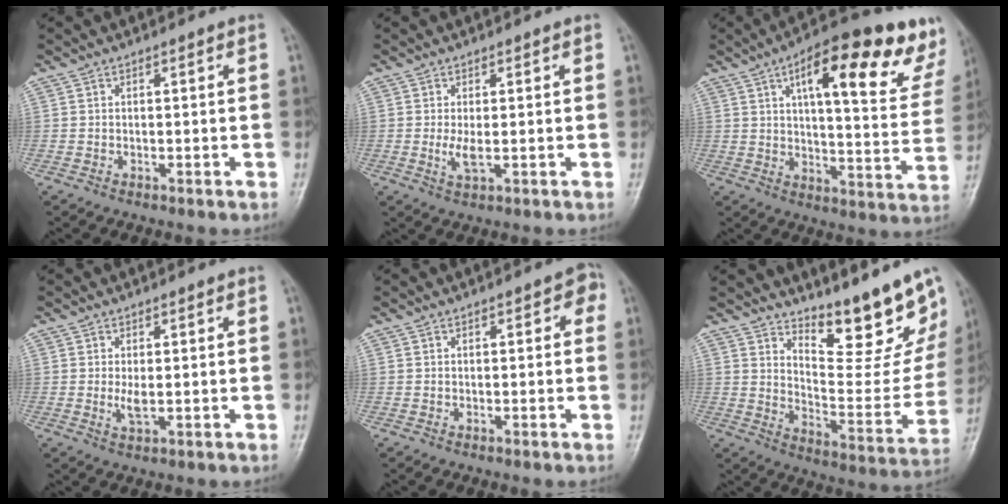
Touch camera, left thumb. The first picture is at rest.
{"total": 2.6, "force": [0.1, 1.0, 2.4], "torque": [-0.052, -0.009, 0.006]}
{"total": 24.4, "force": [12.6, 7.3, 19.6], "torque": [-0.237, -0.024, 0.170]}
{"total": 2.3, "force": [0.2, 1.0, 2.1], "torque": [-0.040, -0.008, 0.008]}
{"total": 2.6, "force": [0.7, 1.5, 1.9], "torque": [-0.005, 0.004, 0.003]}
{"total": 18.0, "force": [14.7, 4.8, 9.2], "torque": [-0.084, -0.122, 0.211]}